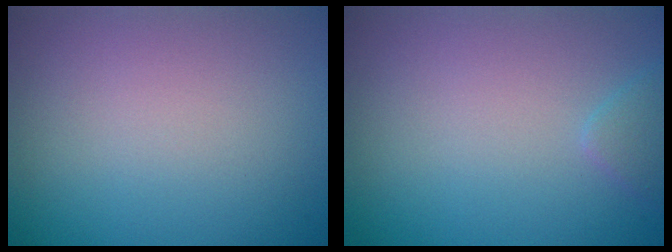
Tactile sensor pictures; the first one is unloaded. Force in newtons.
{"total": 1.1, "press": 1.1, "slide": 0.1}